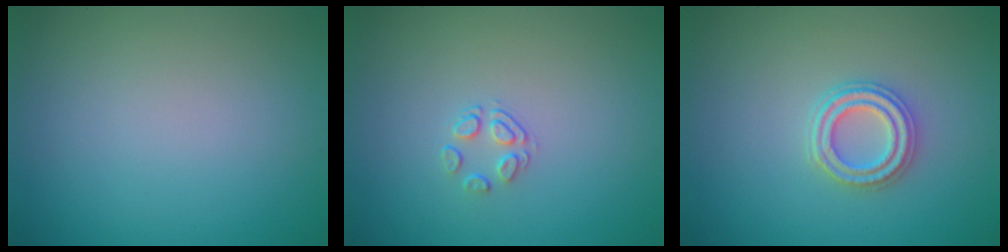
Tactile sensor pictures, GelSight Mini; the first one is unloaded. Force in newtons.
{"total": 1.5, "press": 0.8, "slide": 1.3}
{"total": 2.7, "press": 2.5, "slide": 0.9}